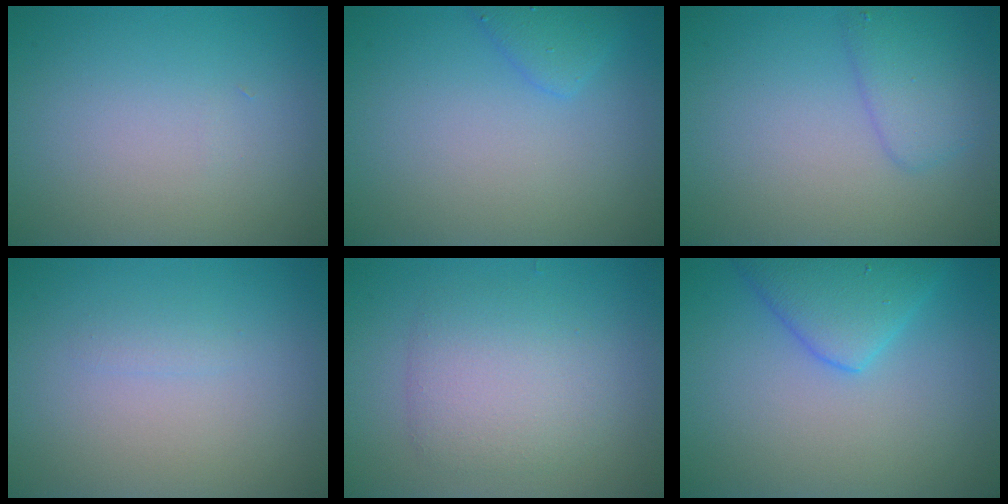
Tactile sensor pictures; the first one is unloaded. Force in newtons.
{"total": 1.7, "press": 1.7, "slide": 0.1}
{"total": 2.6, "press": 2.5, "slide": 0.2}
{"total": 0.7, "press": 0.7, "slide": 0.0}
{"total": 3.7, "press": 3.7, "slide": 0.1}
{"total": 4.2, "press": 4.2, "slide": 0.3}